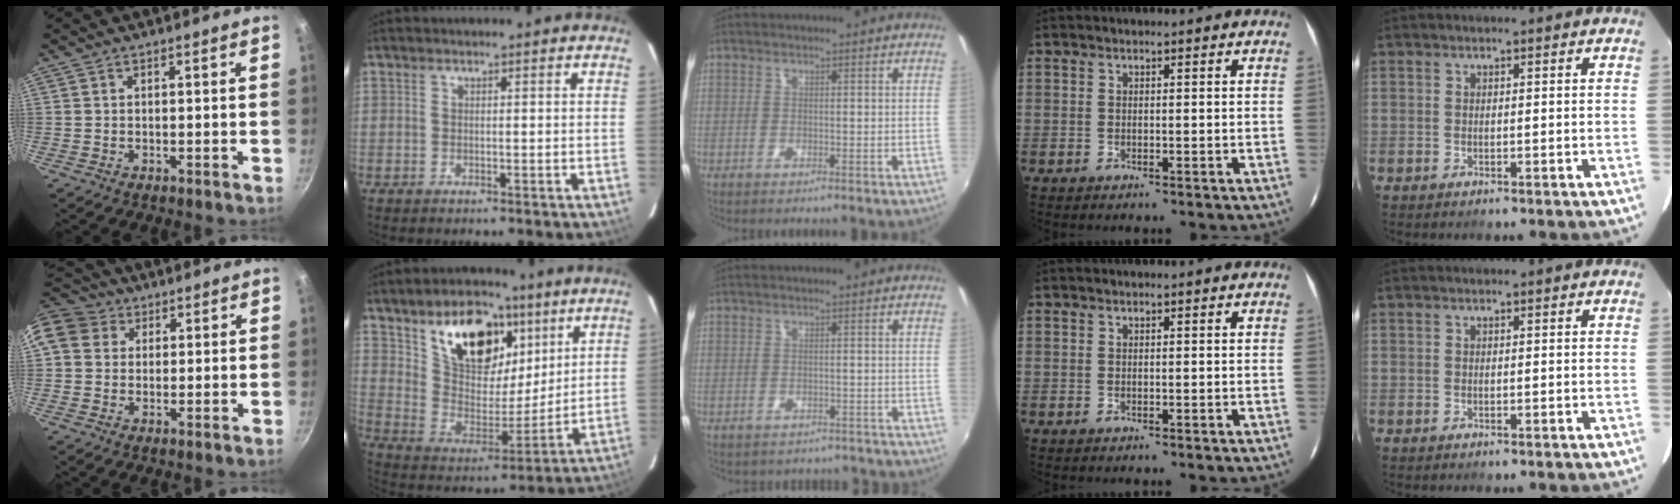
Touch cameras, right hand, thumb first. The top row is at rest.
{"thumb": {"total": 11.8, "force": [3.4, 10.1, 5.2], "torque": [-0.099, 0.026, 0.049]}, "index": {"total": 19.0, "force": [10.2, 10.6, 12.1], "torque": [-0.214, 0.024, 0.190]}, "middle": {"total": 8.1, "force": [-7.2, 3.3, 1.9], "torque": [-0.042, -0.004, -0.082]}}